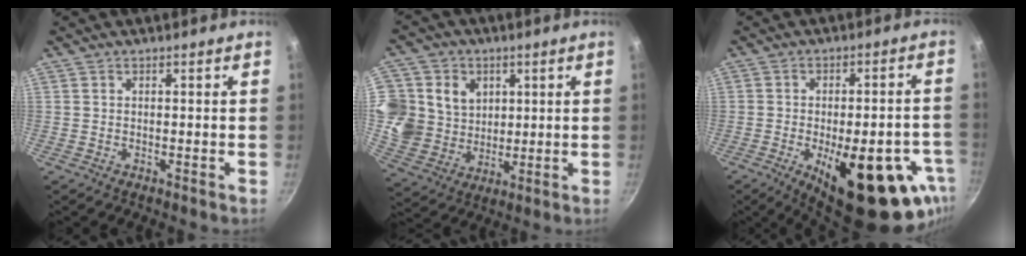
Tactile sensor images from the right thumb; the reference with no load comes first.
{"total": 16.1, "force": [4.0, 14.3, 6.2], "torque": [-0.115, -0.014, 0.077]}
{"total": 24.0, "force": [-9.8, 10.0, 19.5], "torque": [-0.209, 0.019, -0.121]}